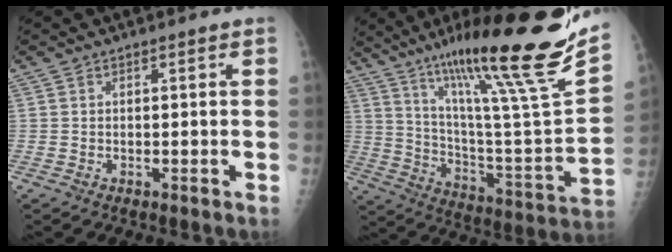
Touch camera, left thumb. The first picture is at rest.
{"total": 30.2, "force": [21.2, 1.8, 21.5], "torque": [-0.321, -0.110, 0.341]}